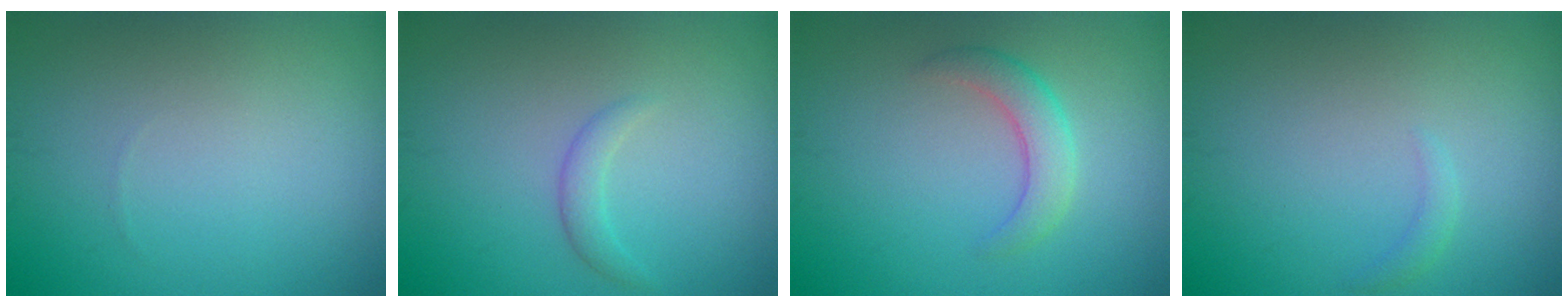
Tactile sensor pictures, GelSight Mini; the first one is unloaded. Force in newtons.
{"total": 1.3, "press": 1.3, "slide": 0.0}
{"total": 2.6, "press": 2.6, "slide": 0.3}
{"total": 0.8, "press": 0.8, "slide": 0.1}